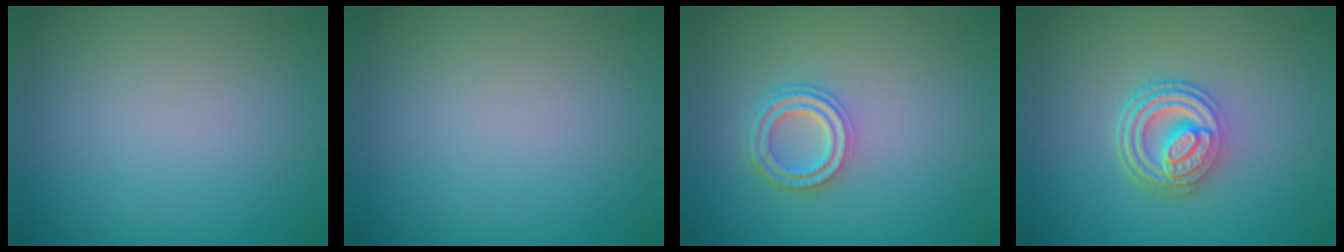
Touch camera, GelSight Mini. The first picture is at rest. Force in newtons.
{"total": 0.0}
{"total": 3.4, "press": 2.6, "slide": 2.1}
{"total": 4.9, "press": 3.6, "slide": 3.3}